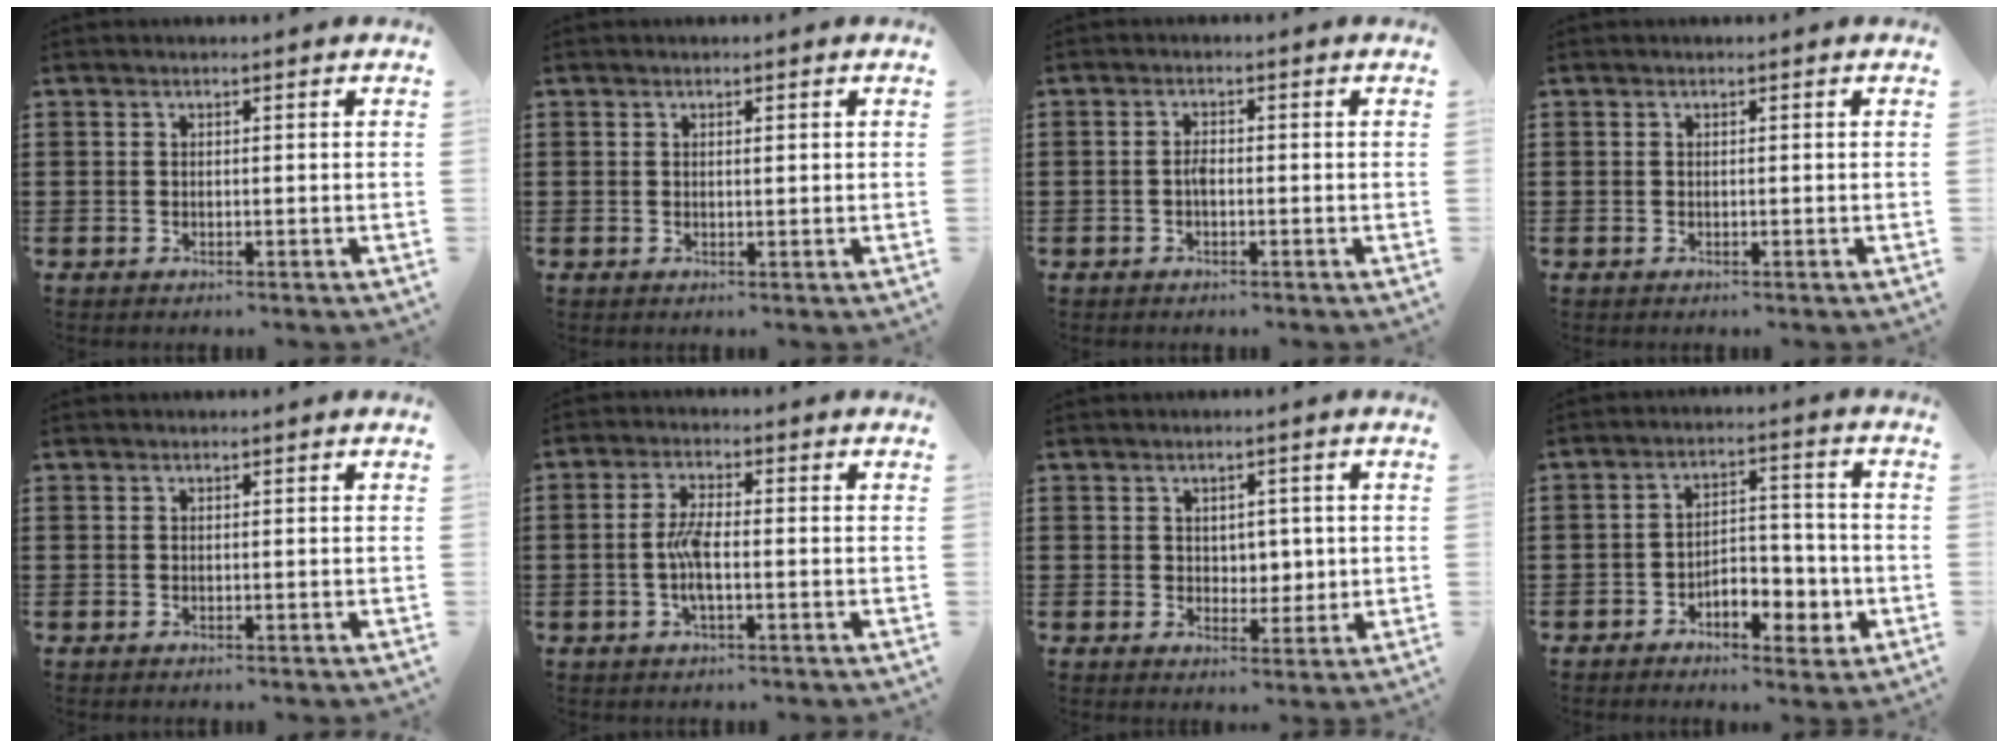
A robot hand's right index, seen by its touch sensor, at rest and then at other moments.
{"total": 0.6, "force": [0.2, 0.1, 0.5], "torque": [-0.011, 0.000, 0.005]}
{"total": 1.6, "force": [-0.5, 0.6, 1.4], "torque": [-0.028, -0.001, -0.009]}
{"total": 0.0}
{"total": 0.0}
{"total": 4.8, "force": [-1.0, 1.2, 4.5], "torque": [-0.095, 0.000, -0.024]}
{"total": 3.3, "force": [1.1, 2.8, 1.5], "torque": [-0.024, 0.005, 0.015]}
{"total": 6.3, "force": [-2.9, 3.6, 4.2], "torque": [-0.064, 0.012, -0.054]}